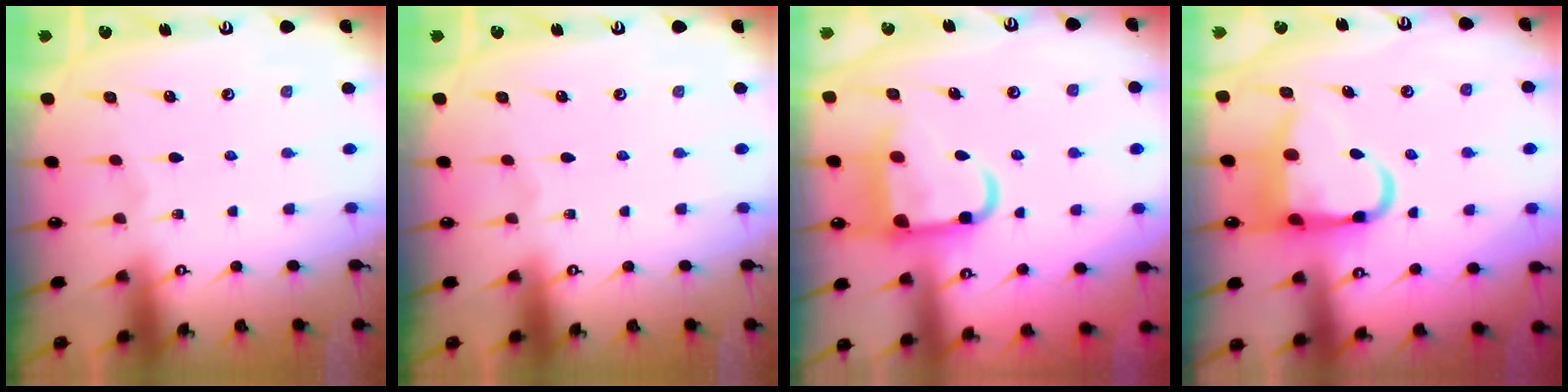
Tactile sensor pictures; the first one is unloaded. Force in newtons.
{"total": 0.0}
{"total": 11.8, "press": 11.7, "slide": 1.6}
{"total": 11.0, "press": 10.8, "slide": 2.0}